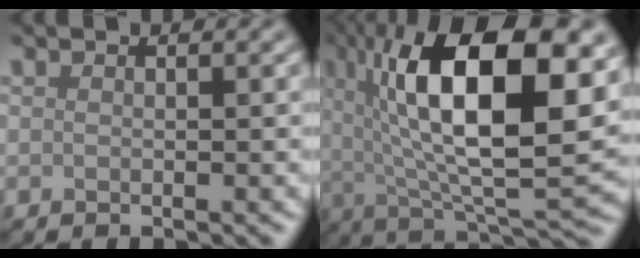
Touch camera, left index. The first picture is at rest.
{"total": 16.4, "force": [4.8, 5.8, 14.5], "torque": [-0.226, 0.008, 0.070]}